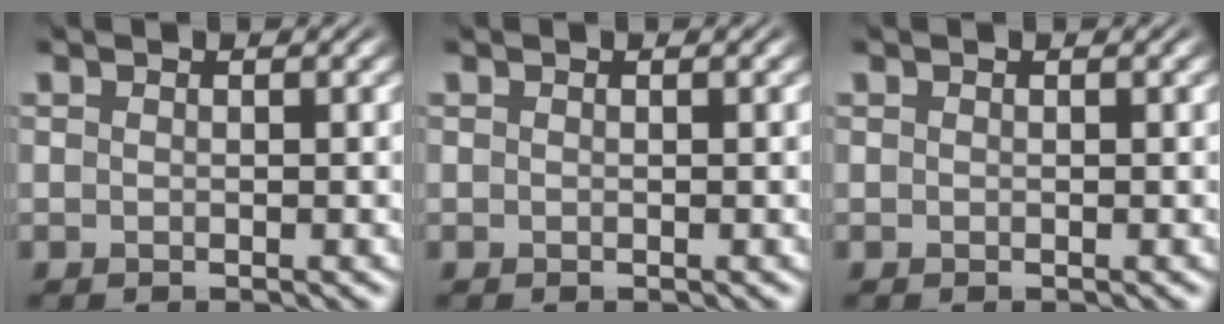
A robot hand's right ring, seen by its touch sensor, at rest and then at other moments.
{"total": 0.0}
{"total": 0.0}